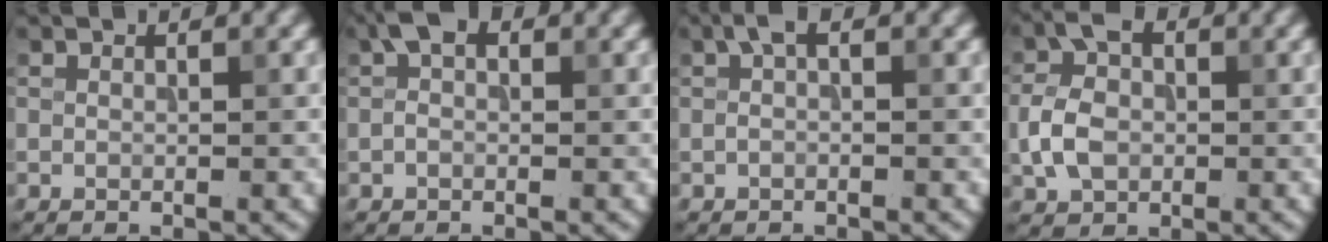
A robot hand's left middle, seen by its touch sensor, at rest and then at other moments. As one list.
[{"total": 1.9, "force": [0.3, 1.1, 1.6], "torque": [-0.027, 0.010, -0.005]}, {"total": 1.3, "force": [0.1, 0.5, 1.2], "torque": [-0.024, 0.007, -0.002]}, {"total": 4.6, "force": [-0.6, 3.3, 3.1], "torque": [-0.068, 0.008, -0.019]}]